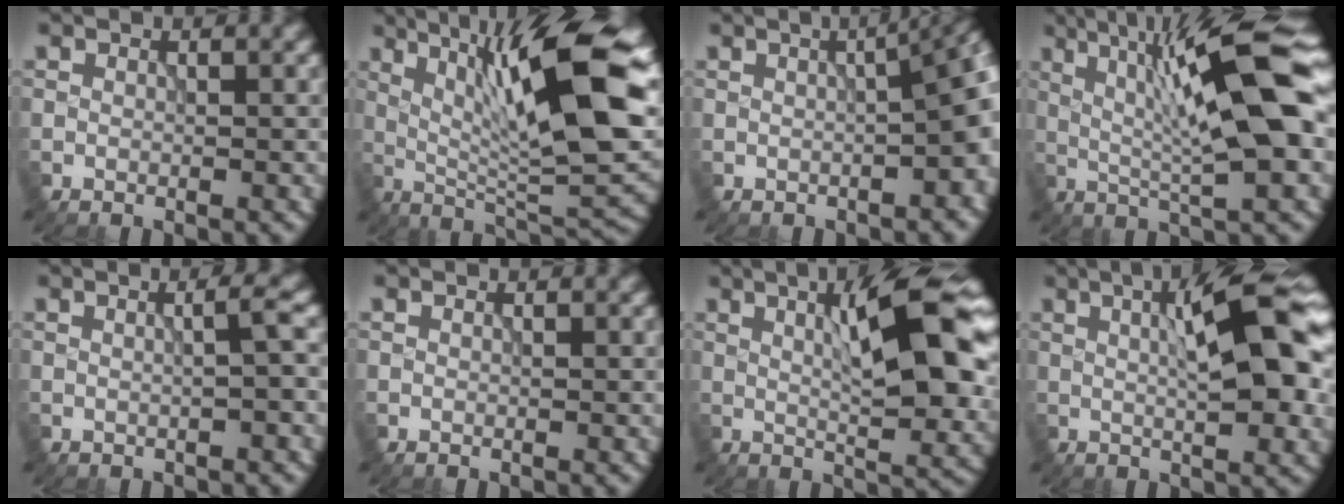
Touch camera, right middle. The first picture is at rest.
{"total": 14.3, "force": [3.6, 3.1, 13.5], "torque": [-0.204, 0.011, 0.057]}
{"total": 8.7, "force": [0.1, 3.0, 8.2], "torque": [-0.060, 0.004, -0.007]}
{"total": 11.7, "force": [1.7, 2.2, 11.4], "torque": [-0.179, 0.022, 0.023]}
{"total": 2.5, "force": [0.1, 0.6, 2.4], "torque": [-0.026, 0.008, 0.000]}
{"total": 0.0}
{"total": 11.3, "force": [2.1, 3.0, 10.7], "torque": [-0.152, 0.009, 0.032]}
{"total": 9.5, "force": [1.6, 2.2, 9.1], "torque": [-0.129, 0.015, 0.022]}